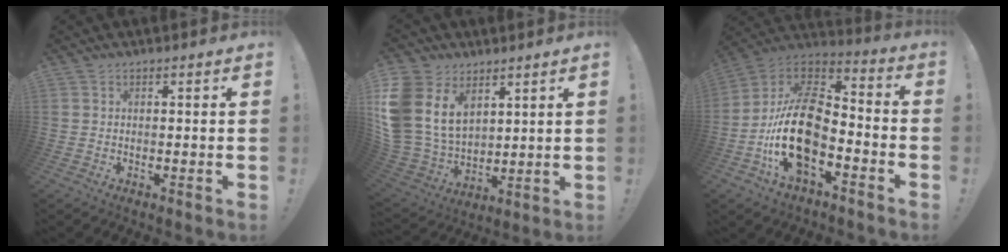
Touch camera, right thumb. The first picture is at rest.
{"total": 19.6, "force": [7.2, 14.0, 11.6], "torque": [-0.252, -0.041, 0.139]}
{"total": 21.2, "force": [-6.5, 12.1, 16.1], "torque": [-0.324, 0.035, -0.106]}